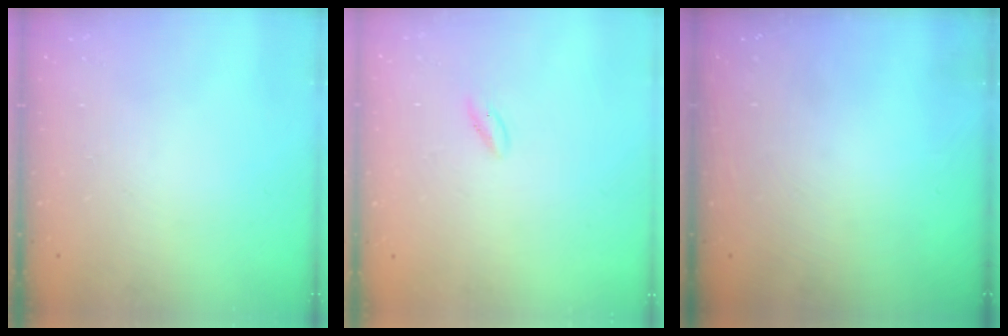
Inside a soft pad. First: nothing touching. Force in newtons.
{"total": 0.5, "press": 0.0, "slide": 0.5}
{"total": 0.0}